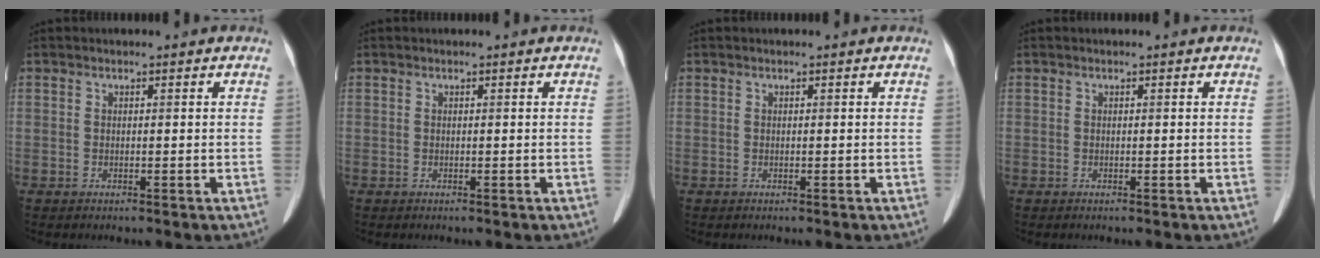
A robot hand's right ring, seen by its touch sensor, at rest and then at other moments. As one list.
[{"total": 0.0}, {"total": 0.0}, {"total": 0.0}]